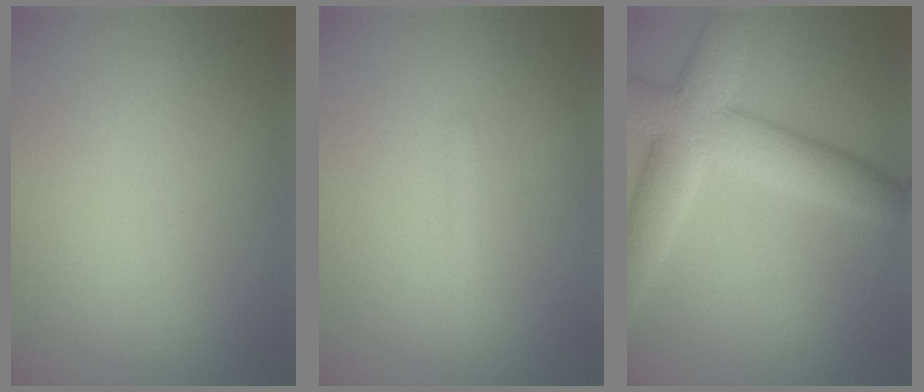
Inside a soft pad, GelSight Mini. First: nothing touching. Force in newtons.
{"total": 0.7, "press": 0.7, "slide": 0.1}
{"total": 7.7, "press": 7.7, "slide": 0.5}